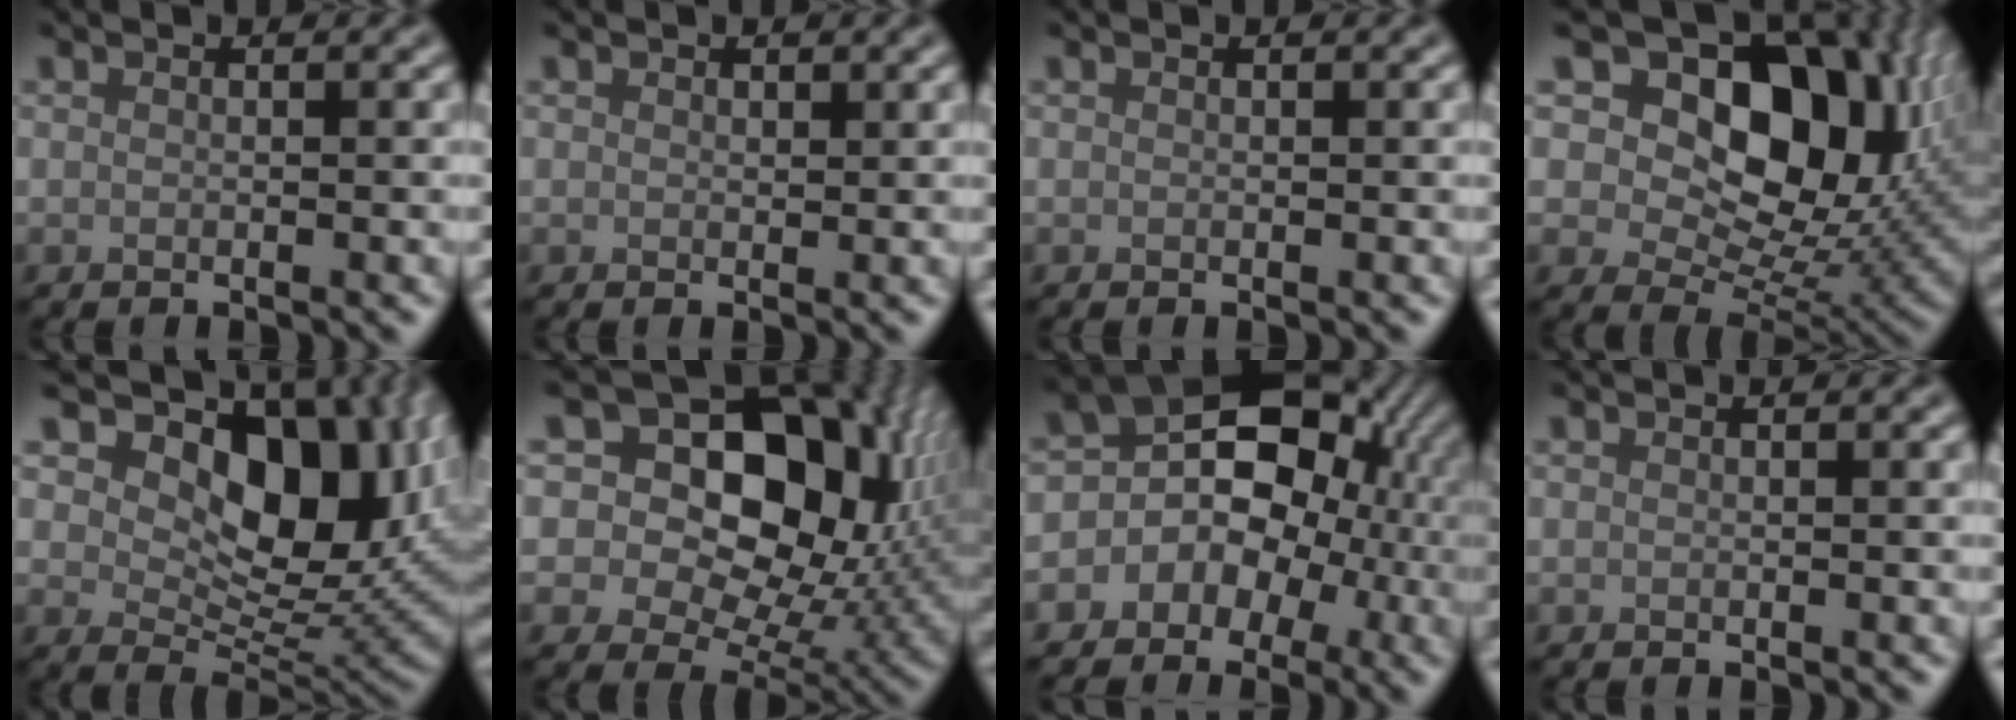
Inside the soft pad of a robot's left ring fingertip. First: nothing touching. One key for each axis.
{"total": 0.6, "fx": 0.4, "fy": 0.4, "fz": 0.2, "tx": -0.002, "ty": -0.003, "tz": 0.005}
{"total": 0.0}
{"total": 15.9, "fx": 6.6, "fy": 9.8, "fz": 10.7, "tx": -0.151, "ty": 0.017, "tz": 0.100}
{"total": 12.9, "fx": 4.5, "fy": 8.1, "fz": 9.0, "tx": -0.112, "ty": -0.006, "tz": 0.074}
{"total": 18.7, "fx": 7.1, "fy": 12.1, "fz": 12.2, "tx": -0.174, "ty": 0.066, "tz": 0.107}
{"total": 10.9, "fx": 0.0, "fy": 8.8, "fz": 6.5, "tx": -0.063, "ty": 0.024, "tz": -0.035}
{"total": 0.0}